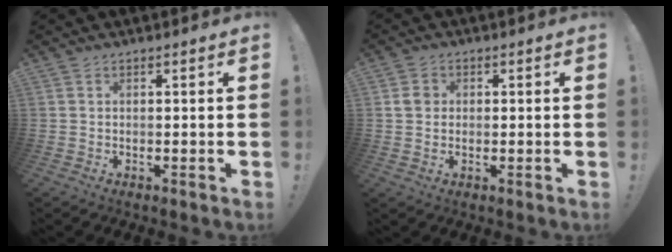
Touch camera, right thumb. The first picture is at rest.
{"total": 3.4, "force": [0.4, 2.8, 1.8], "torque": [-0.025, 0.004, 0.004]}